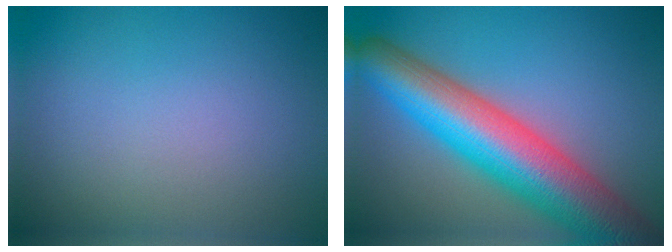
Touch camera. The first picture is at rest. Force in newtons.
{"total": 11.6, "press": 11.6, "slide": 0.5}